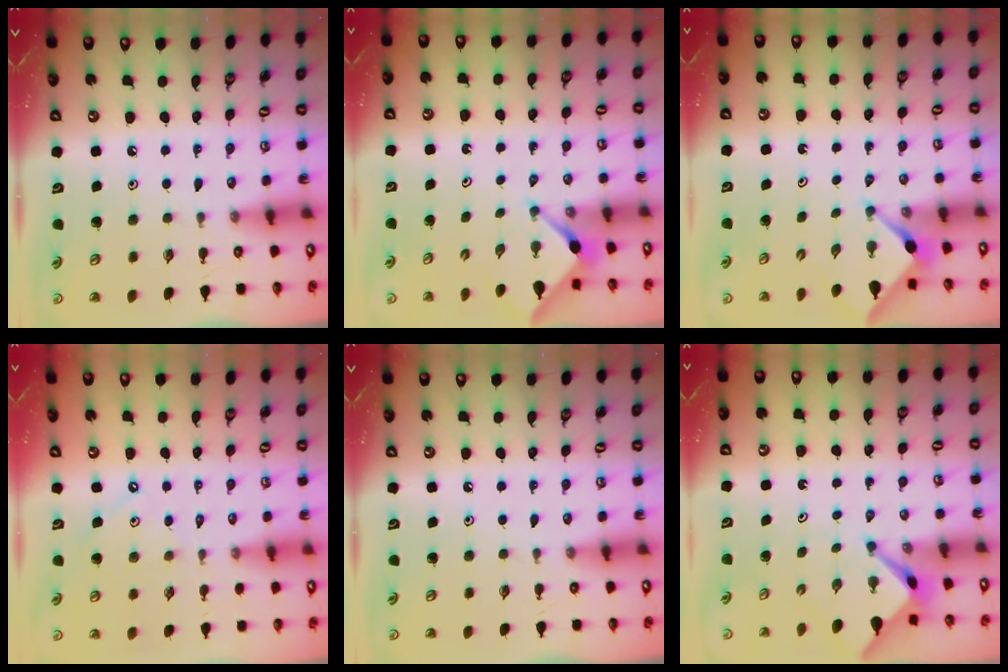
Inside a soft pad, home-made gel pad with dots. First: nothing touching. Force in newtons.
{"total": 3.0, "press": 2.9, "slide": 0.3}
{"total": 3.1, "press": 3.1, "slide": 0.2}
{"total": 4.1, "press": 4.1, "slide": 0.3}
{"total": 0.0}
{"total": 2.8, "press": 2.7, "slide": 0.4}